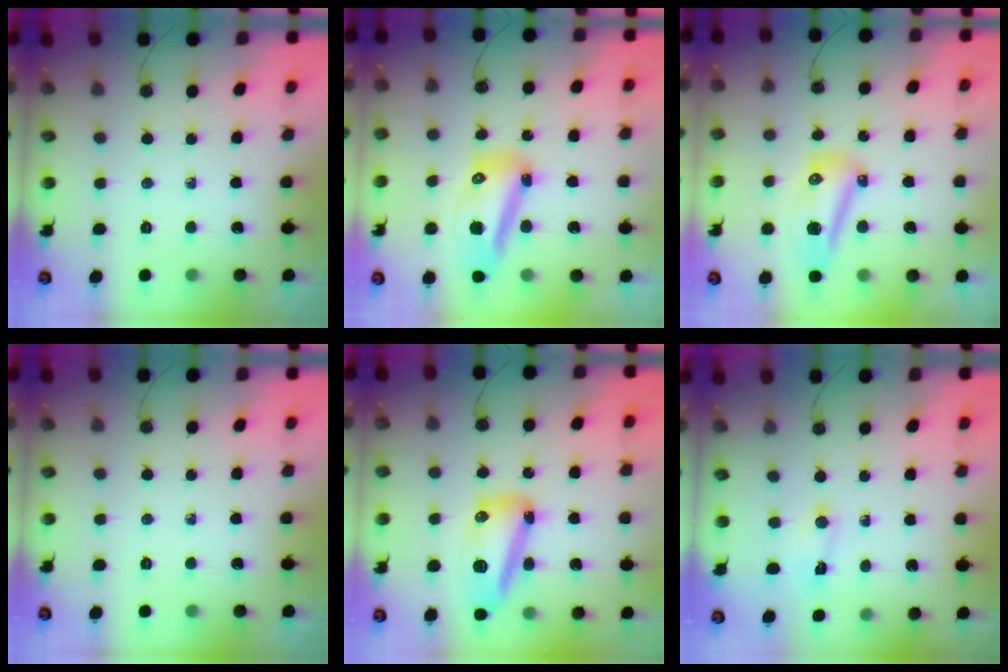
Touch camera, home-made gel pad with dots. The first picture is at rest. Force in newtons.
{"total": 12.8, "press": 12.7, "slide": 1.3}
{"total": 10.1, "press": 10.1, "slide": 1.2}
{"total": 0.0}
{"total": 13.7, "press": 13.7, "slide": 1.2}
{"total": 2.0, "press": 2.0, "slide": 0.3}